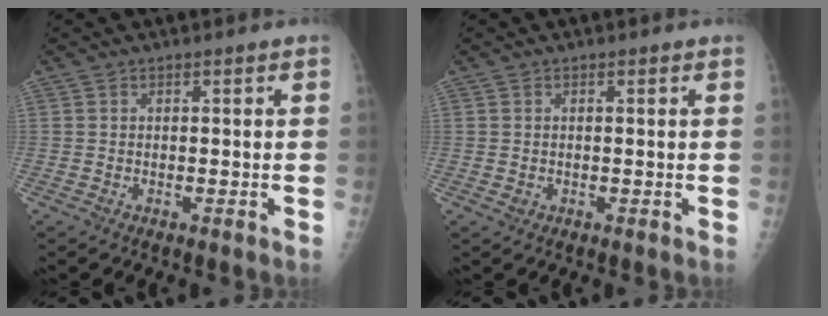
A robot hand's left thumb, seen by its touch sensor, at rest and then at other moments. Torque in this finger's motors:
{"motor_torque": [-0.09, 0.04, 0.01, 0.01, 0.00]}